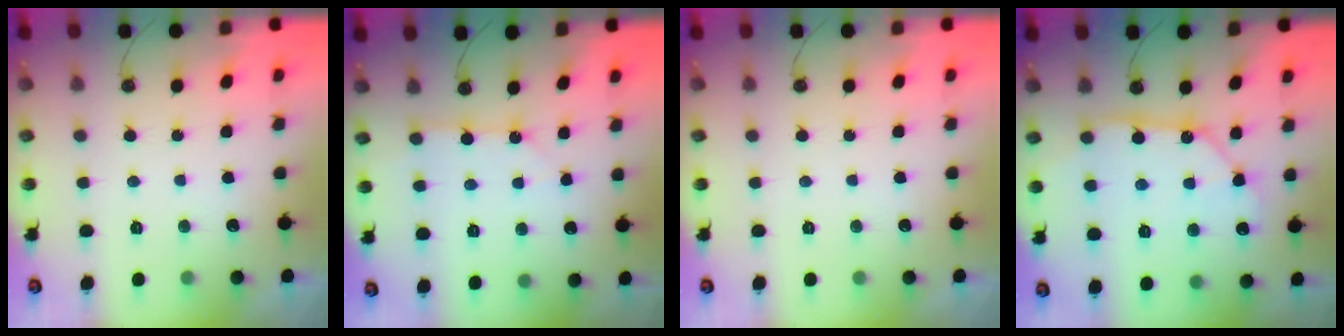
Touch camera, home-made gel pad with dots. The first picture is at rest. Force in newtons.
{"total": 2.8, "press": 2.8, "slide": 0.3}
{"total": 0.0}
{"total": 10.8, "press": 10.7, "slide": 1.1}